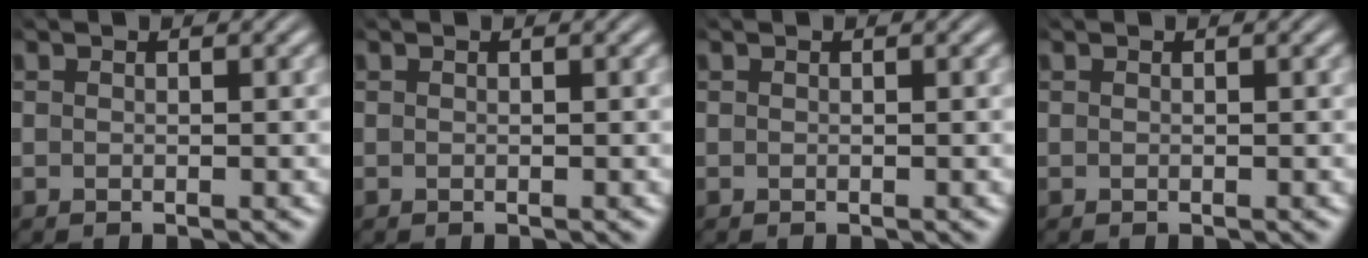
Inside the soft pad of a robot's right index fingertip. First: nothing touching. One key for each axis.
{"total": 0.0}
{"total": 0.0}
{"total": 0.0}